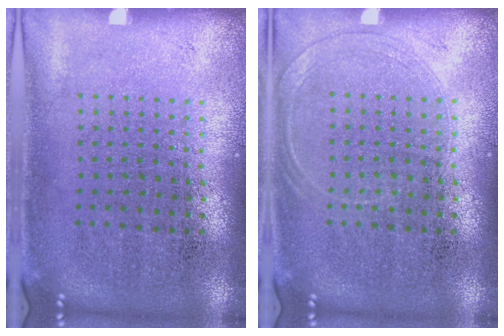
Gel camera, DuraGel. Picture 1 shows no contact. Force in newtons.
{"total": 1.2, "press": 1.1, "slide": 0.3}